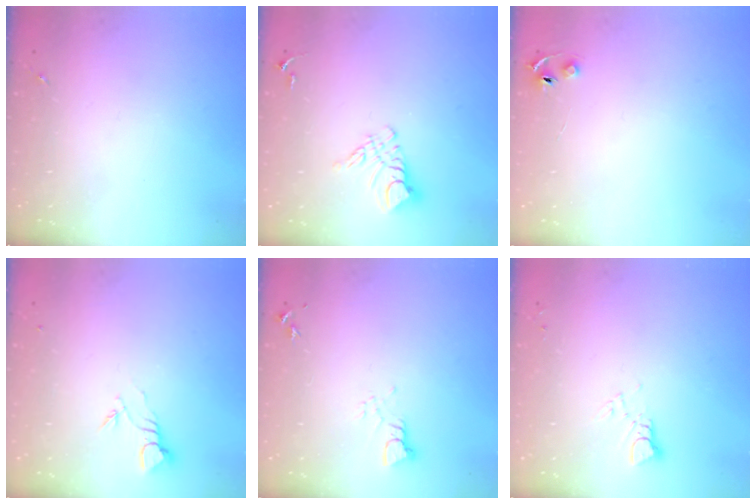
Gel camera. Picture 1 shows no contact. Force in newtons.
{"total": 9.8, "press": 9.8, "slide": 0.9}
{"total": 4.0, "press": 3.9, "slide": 0.4}
{"total": 3.7, "press": 3.7, "slide": 0.3}
{"total": 3.4, "press": 3.4, "slide": 0.3}
{"total": 3.2, "press": 3.2, "slide": 0.0}